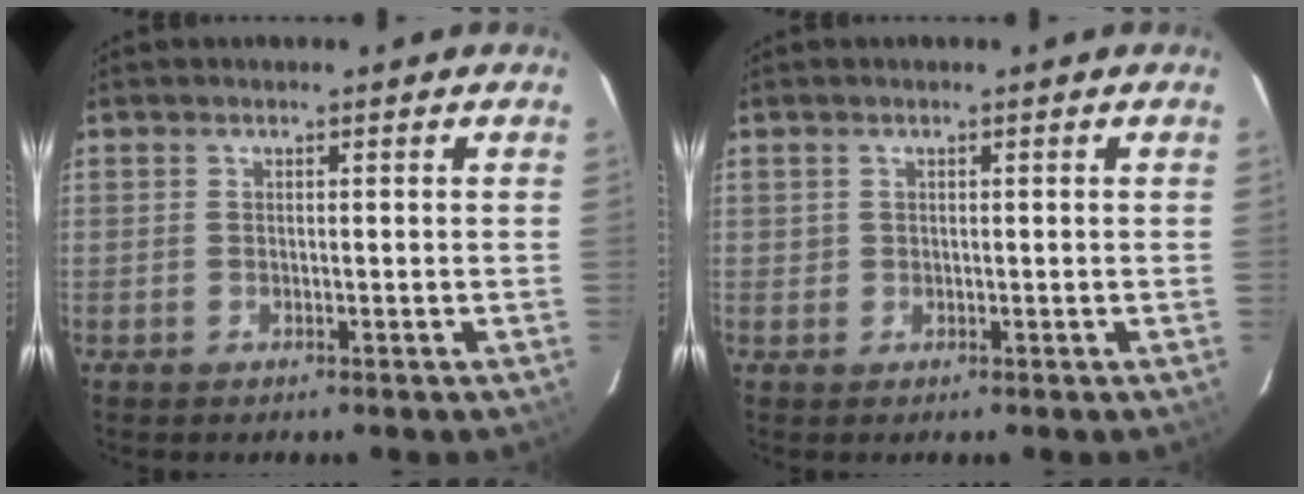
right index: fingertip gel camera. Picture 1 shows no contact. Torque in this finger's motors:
{"motor_torque": [-0.20, 0.11, 0.04, 0.00]}